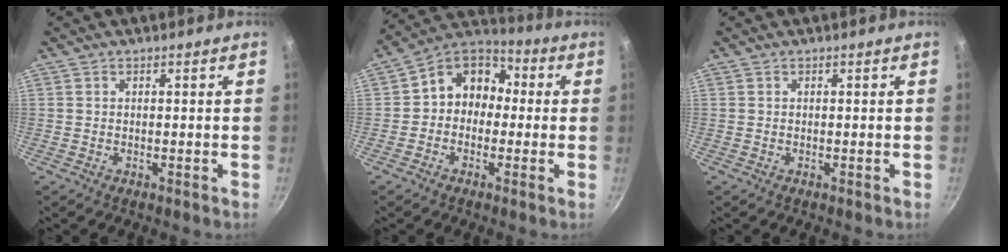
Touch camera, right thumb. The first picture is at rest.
{"total": 10.7, "force": [-0.1, 8.9, 5.9], "torque": [-0.047, 0.042, -0.030]}
{"total": 0.0}